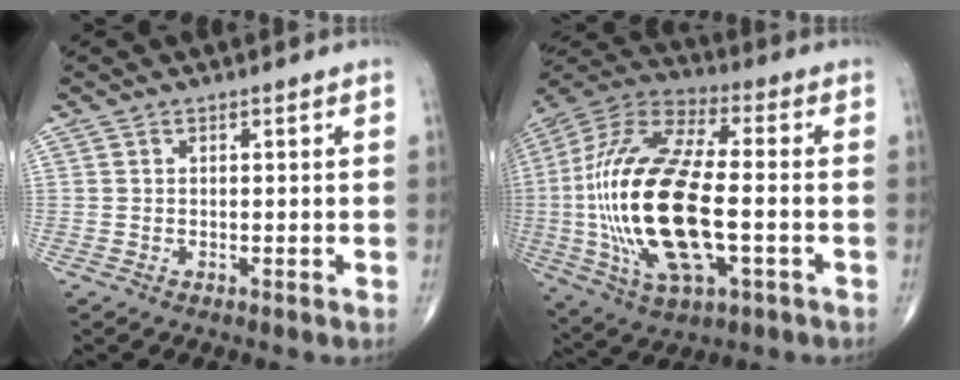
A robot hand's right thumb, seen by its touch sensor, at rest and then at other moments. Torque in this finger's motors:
{"motor_torque": [2.57, 2.43, 2.78, -0.01, 1.05]}